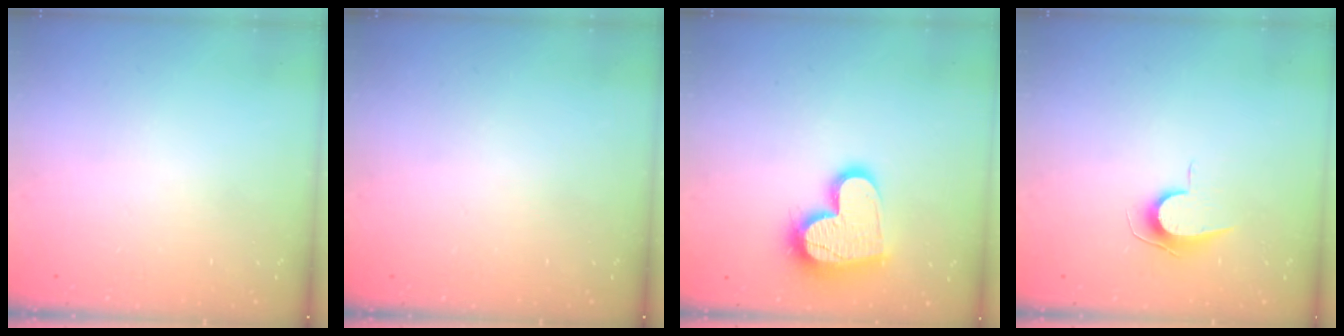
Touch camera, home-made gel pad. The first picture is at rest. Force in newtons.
{"total": 0.0}
{"total": 16.5, "press": 16.5, "slide": 1.1}
{"total": 6.8, "press": 6.8, "slide": 0.7}